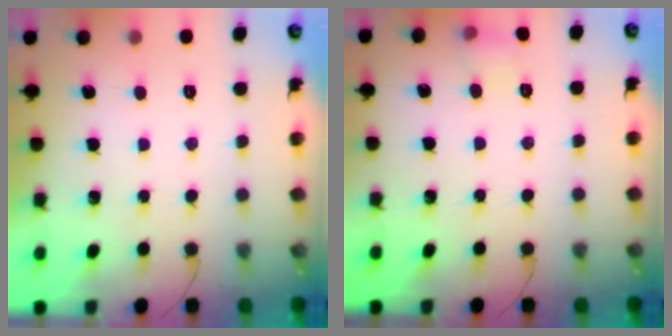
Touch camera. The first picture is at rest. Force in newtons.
{"total": 6.2, "press": 5.9, "slide": 2.0}